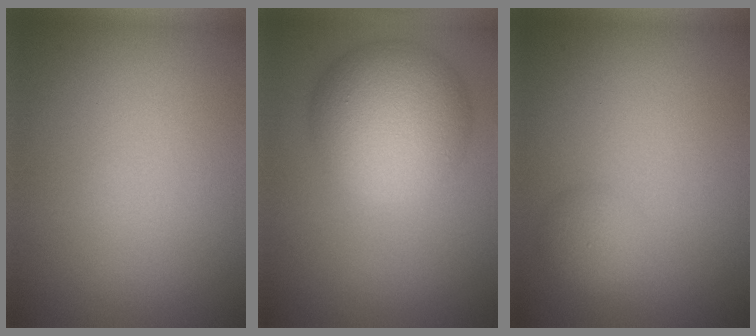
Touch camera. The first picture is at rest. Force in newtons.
{"total": 8.0, "press": 8.0, "slide": 0.2}
{"total": 1.9, "press": 1.9, "slide": 0.1}